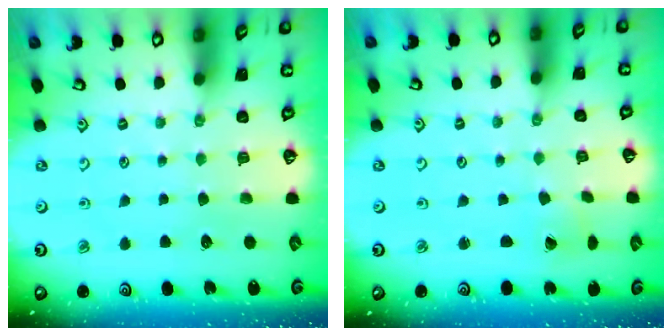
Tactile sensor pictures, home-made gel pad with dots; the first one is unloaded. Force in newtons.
{"total": 0.9, "press": 0.9, "slide": 0.1}